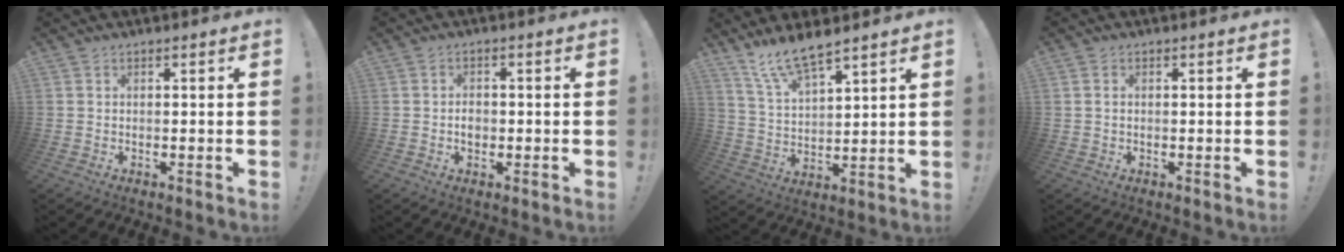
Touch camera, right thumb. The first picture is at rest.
{"total": 3.1, "force": [-1.1, 2.3, 1.6], "torque": [-0.020, 0.004, -0.022]}
{"total": 10.2, "force": [8.8, 2.2, 4.7], "torque": [-0.099, -0.052, 0.164]}
{"total": 1.0, "force": [0.2, 0.8, 0.6], "torque": [-0.014, 0.004, 0.004]}